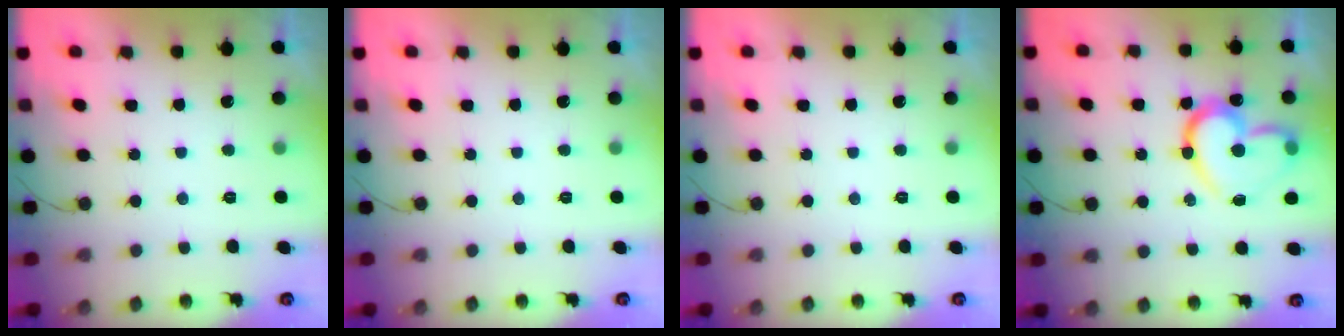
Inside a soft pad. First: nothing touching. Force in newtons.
{"total": 0.0}
{"total": 0.0}
{"total": 17.6, "press": 17.5, "slide": 1.5}